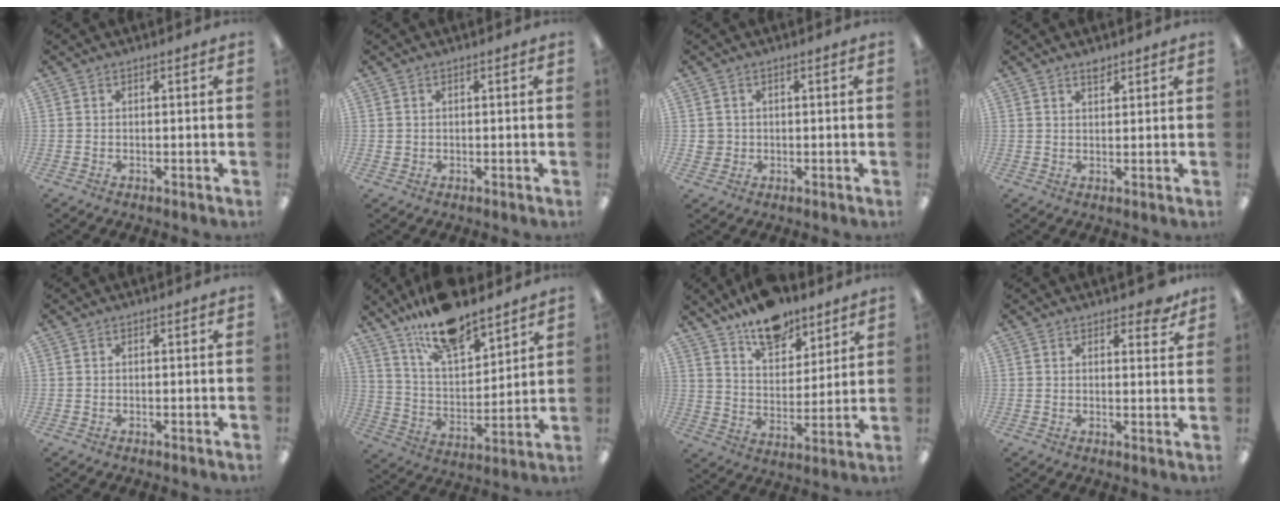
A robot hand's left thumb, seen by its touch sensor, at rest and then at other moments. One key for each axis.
{"total": 0.7, "fx": 0.4, "fy": 0.5, "fz": 0.0, "tx": -0.001, "ty": 0.003, "tz": 0.007}
{"total": 2.5, "fx": 0.3, "fy": 2.4, "fz": 0.2, "tx": -0.009, "ty": 0.004, "tz": 0.004}
{"total": 2.1, "fx": 1.9, "fy": 0.6, "fz": 0.7, "tx": -0.009, "ty": -0.006, "tz": 0.034}
{"total": 0.0}
{"total": 15.5, "fx": 12.9, "fy": 5.1, "fz": 7.0, "tx": -0.129, "ty": -0.074, "tz": 0.228}
{"total": 12.5, "fx": 10.3, "fy": 5.6, "fz": 4.4, "tx": -0.065, "ty": -0.068, "tz": 0.187}
{"total": 3.8, "fx": 3.0, "fy": 1.5, "fz": 1.7, "tx": -0.007, "ty": -0.015, "tz": 0.050}